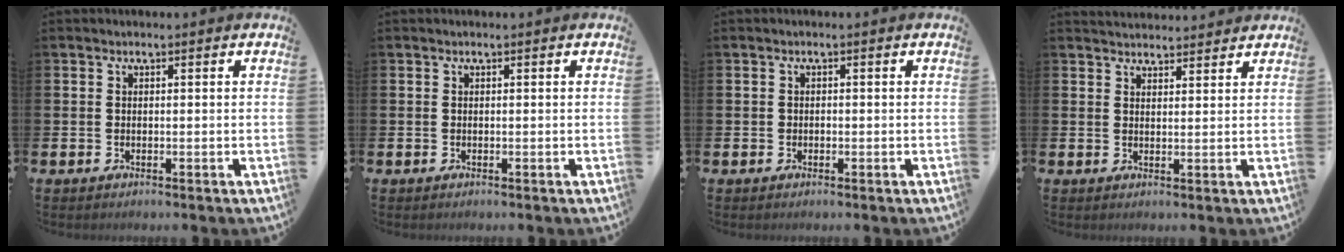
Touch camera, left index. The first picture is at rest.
{"total": 0.0}
{"total": 0.7, "force": [-0.2, 0.6, 0.2], "torque": [0.002, 0.002, -0.007]}
{"total": 2.8, "force": [2.8, 0.6, -0.1], "torque": [0.008, -0.016, 0.049]}